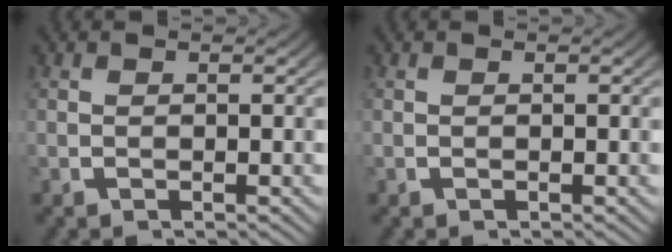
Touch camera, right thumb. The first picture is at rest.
{"total": 0.0}